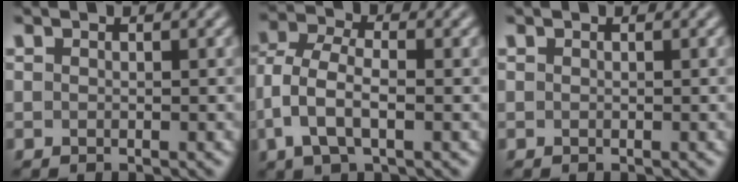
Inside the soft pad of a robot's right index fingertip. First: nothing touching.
{"total": 5.1, "force": [-0.5, 3.4, 3.8], "torque": [-0.095, -0.024, 0.000]}
{"total": 0.0}